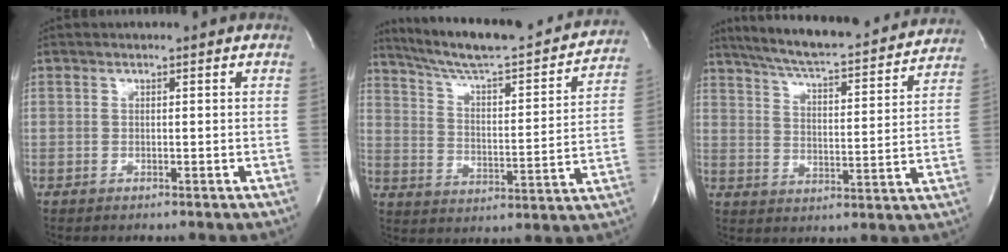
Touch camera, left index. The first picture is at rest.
{"total": 24.6, "force": [21.8, 3.0, 11.0], "torque": [-0.172, -0.012, 0.301]}
{"total": 22.7, "force": [20.5, 2.9, 9.3], "torque": [-0.151, -0.010, 0.277]}